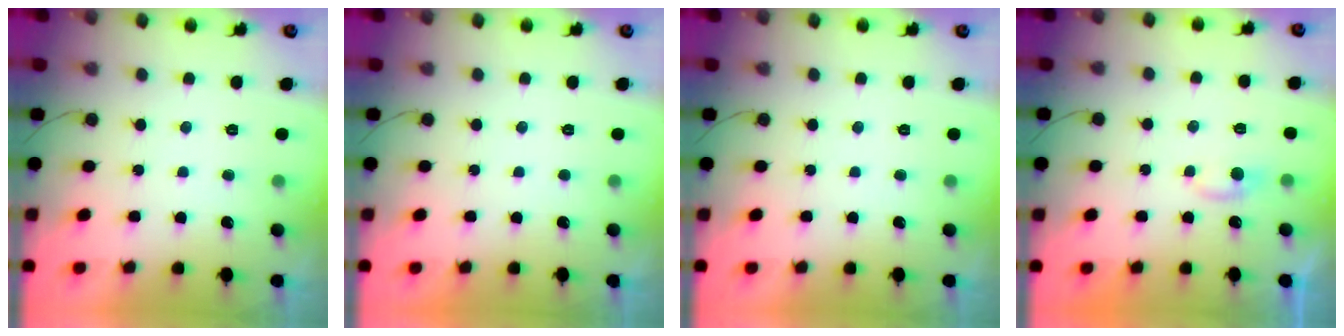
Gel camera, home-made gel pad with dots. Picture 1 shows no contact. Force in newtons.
{"total": 0.0}
{"total": 0.0}
{"total": 3.6, "press": 3.6, "slide": 0.5}